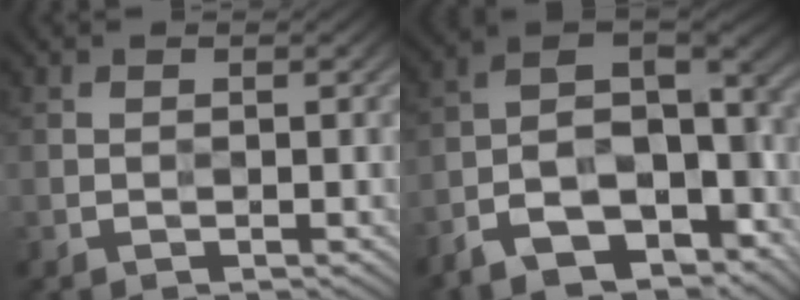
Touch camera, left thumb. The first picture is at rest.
{"total": 14.6, "force": [-7.9, 7.0, 10.1], "torque": [-0.207, -0.032, -0.119]}